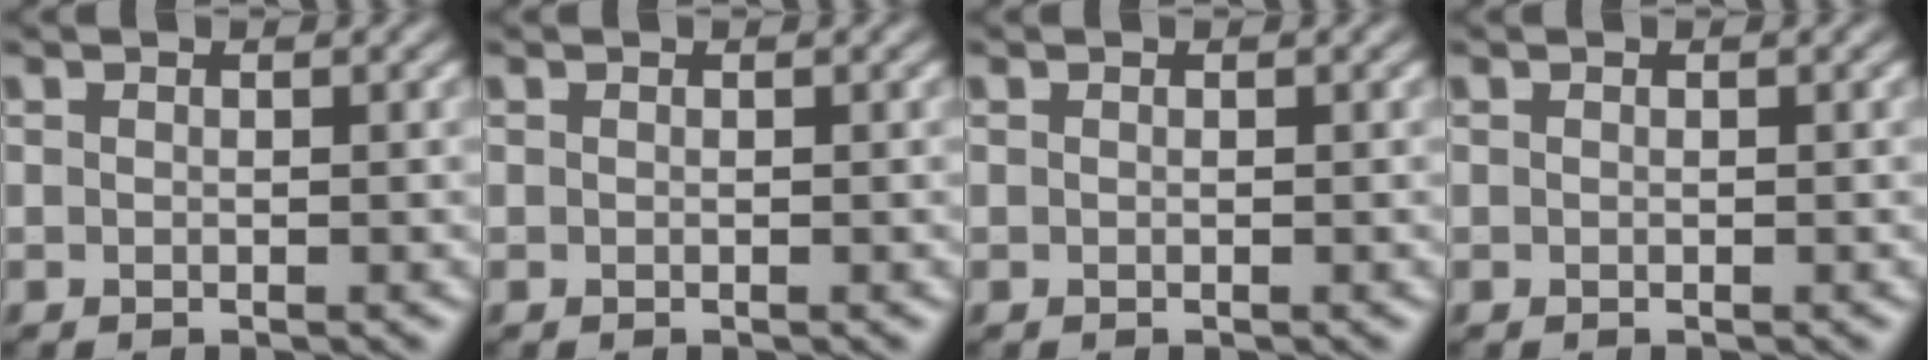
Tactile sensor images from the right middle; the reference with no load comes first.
{"total": 0.0}
{"total": 0.0}
{"total": 0.0}